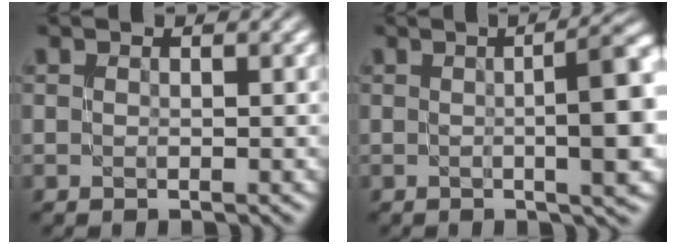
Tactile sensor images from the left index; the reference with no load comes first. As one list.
[{"total": 9.0, "force": [0.4, 2.4, 8.7], "torque": [-0.084, 0.011, 0.005]}]